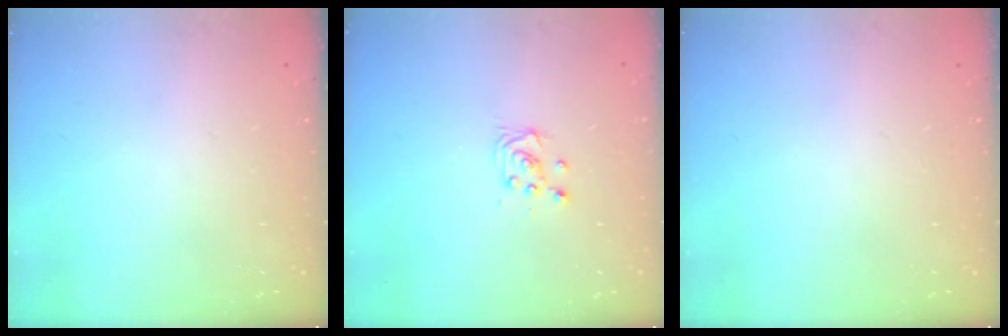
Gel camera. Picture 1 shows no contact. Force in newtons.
{"total": 3.4, "press": 3.4, "slide": 0.4}
{"total": 0.0}